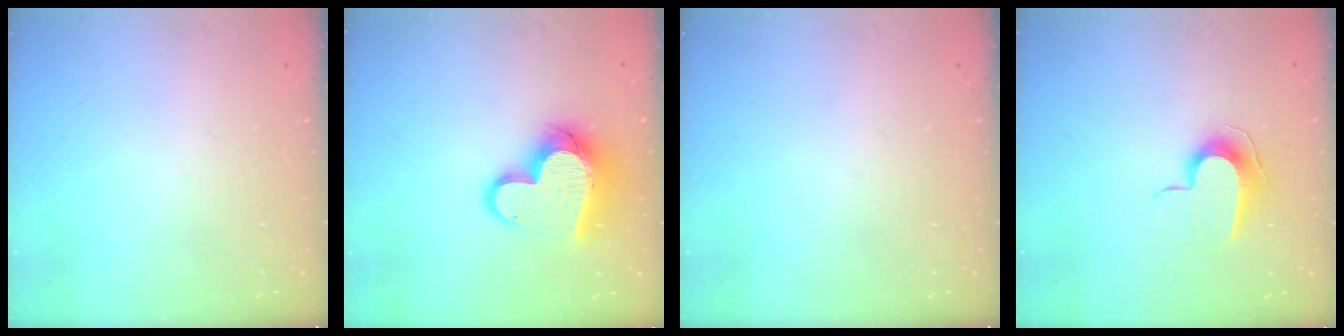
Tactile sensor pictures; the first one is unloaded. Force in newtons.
{"total": 16.9, "press": 16.9, "slide": 1.7}
{"total": 0.0}
{"total": 9.4, "press": 9.4, "slide": 0.5}